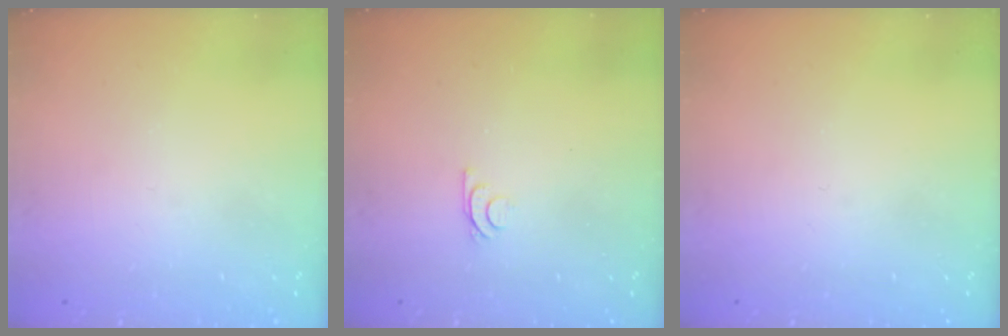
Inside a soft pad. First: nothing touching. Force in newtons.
{"total": 5.1, "press": 5.0, "slide": 0.9}
{"total": 0.0}